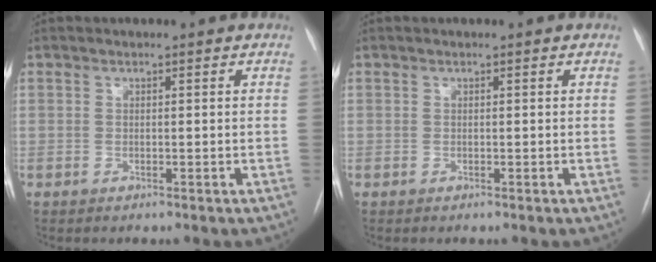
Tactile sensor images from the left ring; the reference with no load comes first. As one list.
[{"total": 0.0}]